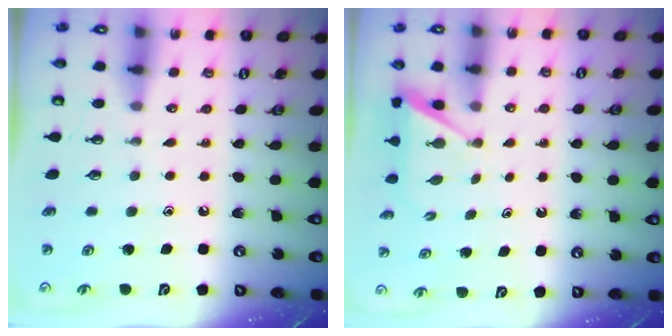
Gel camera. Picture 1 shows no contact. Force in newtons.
{"total": 3.0, "press": 3.0, "slide": 0.3}